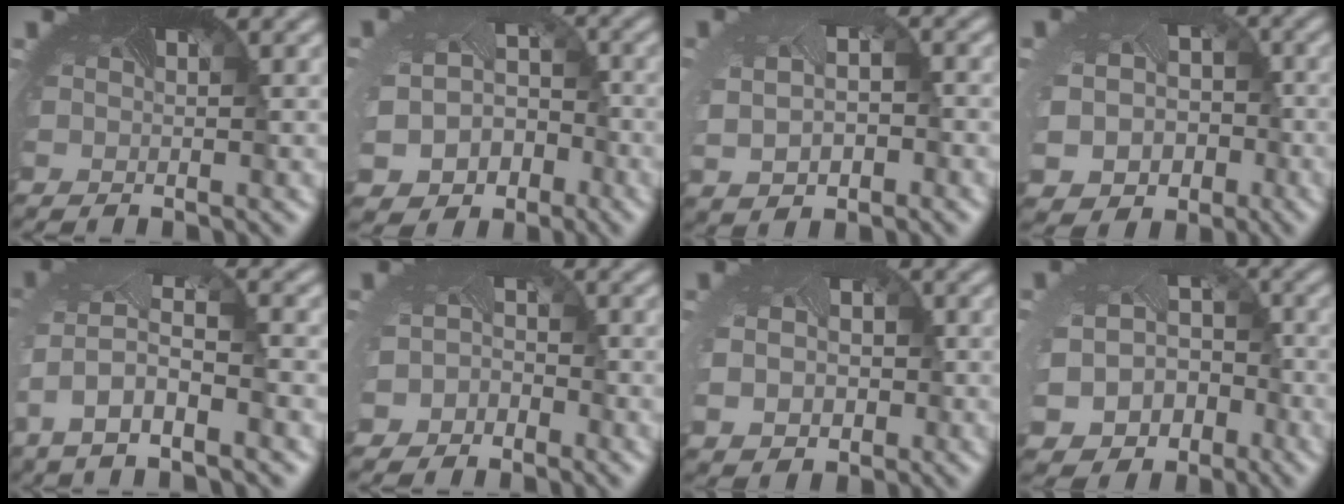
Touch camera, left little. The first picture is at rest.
{"total": 7.6, "force": [-2.9, 6.2, 3.4], "torque": [-0.074, -0.045, -0.030]}
{"total": 5.3, "force": [-0.2, 3.6, 3.8], "torque": [-0.080, -0.011, 0.016]}
{"total": 9.2, "force": [-2.9, 7.7, 4.1], "torque": [-0.091, -0.051, -0.037]}
{"total": 6.3, "force": [-1.9, 2.7, 5.4], "torque": [-0.130, -0.008, -0.038]}
{"total": 2.6, "force": [-1.6, 1.9, 0.5], "torque": [-0.011, -0.016, -0.028]}
{"total": 5.3, "force": [-0.5, 4.3, 3.0], "torque": [-0.057, -0.018, 0.002]}
{"total": 8.5, "force": [-3.4, 7.0, 3.5], "torque": [-0.080, -0.050, -0.041]}